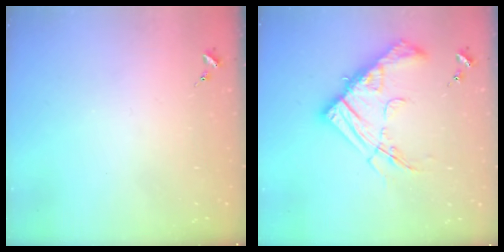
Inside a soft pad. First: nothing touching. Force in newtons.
{"total": 18.4, "press": 18.3, "slide": 2.0}